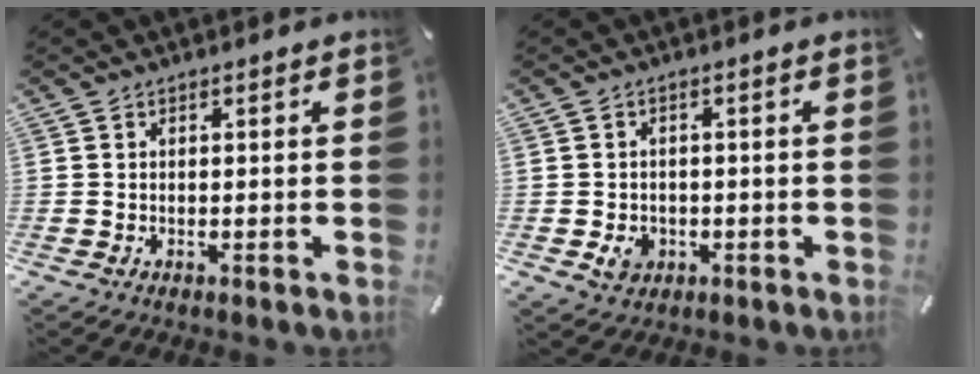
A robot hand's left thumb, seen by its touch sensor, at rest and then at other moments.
{"total": 4.3, "force": [-1.0, 3.7, 2.0], "torque": [-0.021, -0.002, -0.018]}